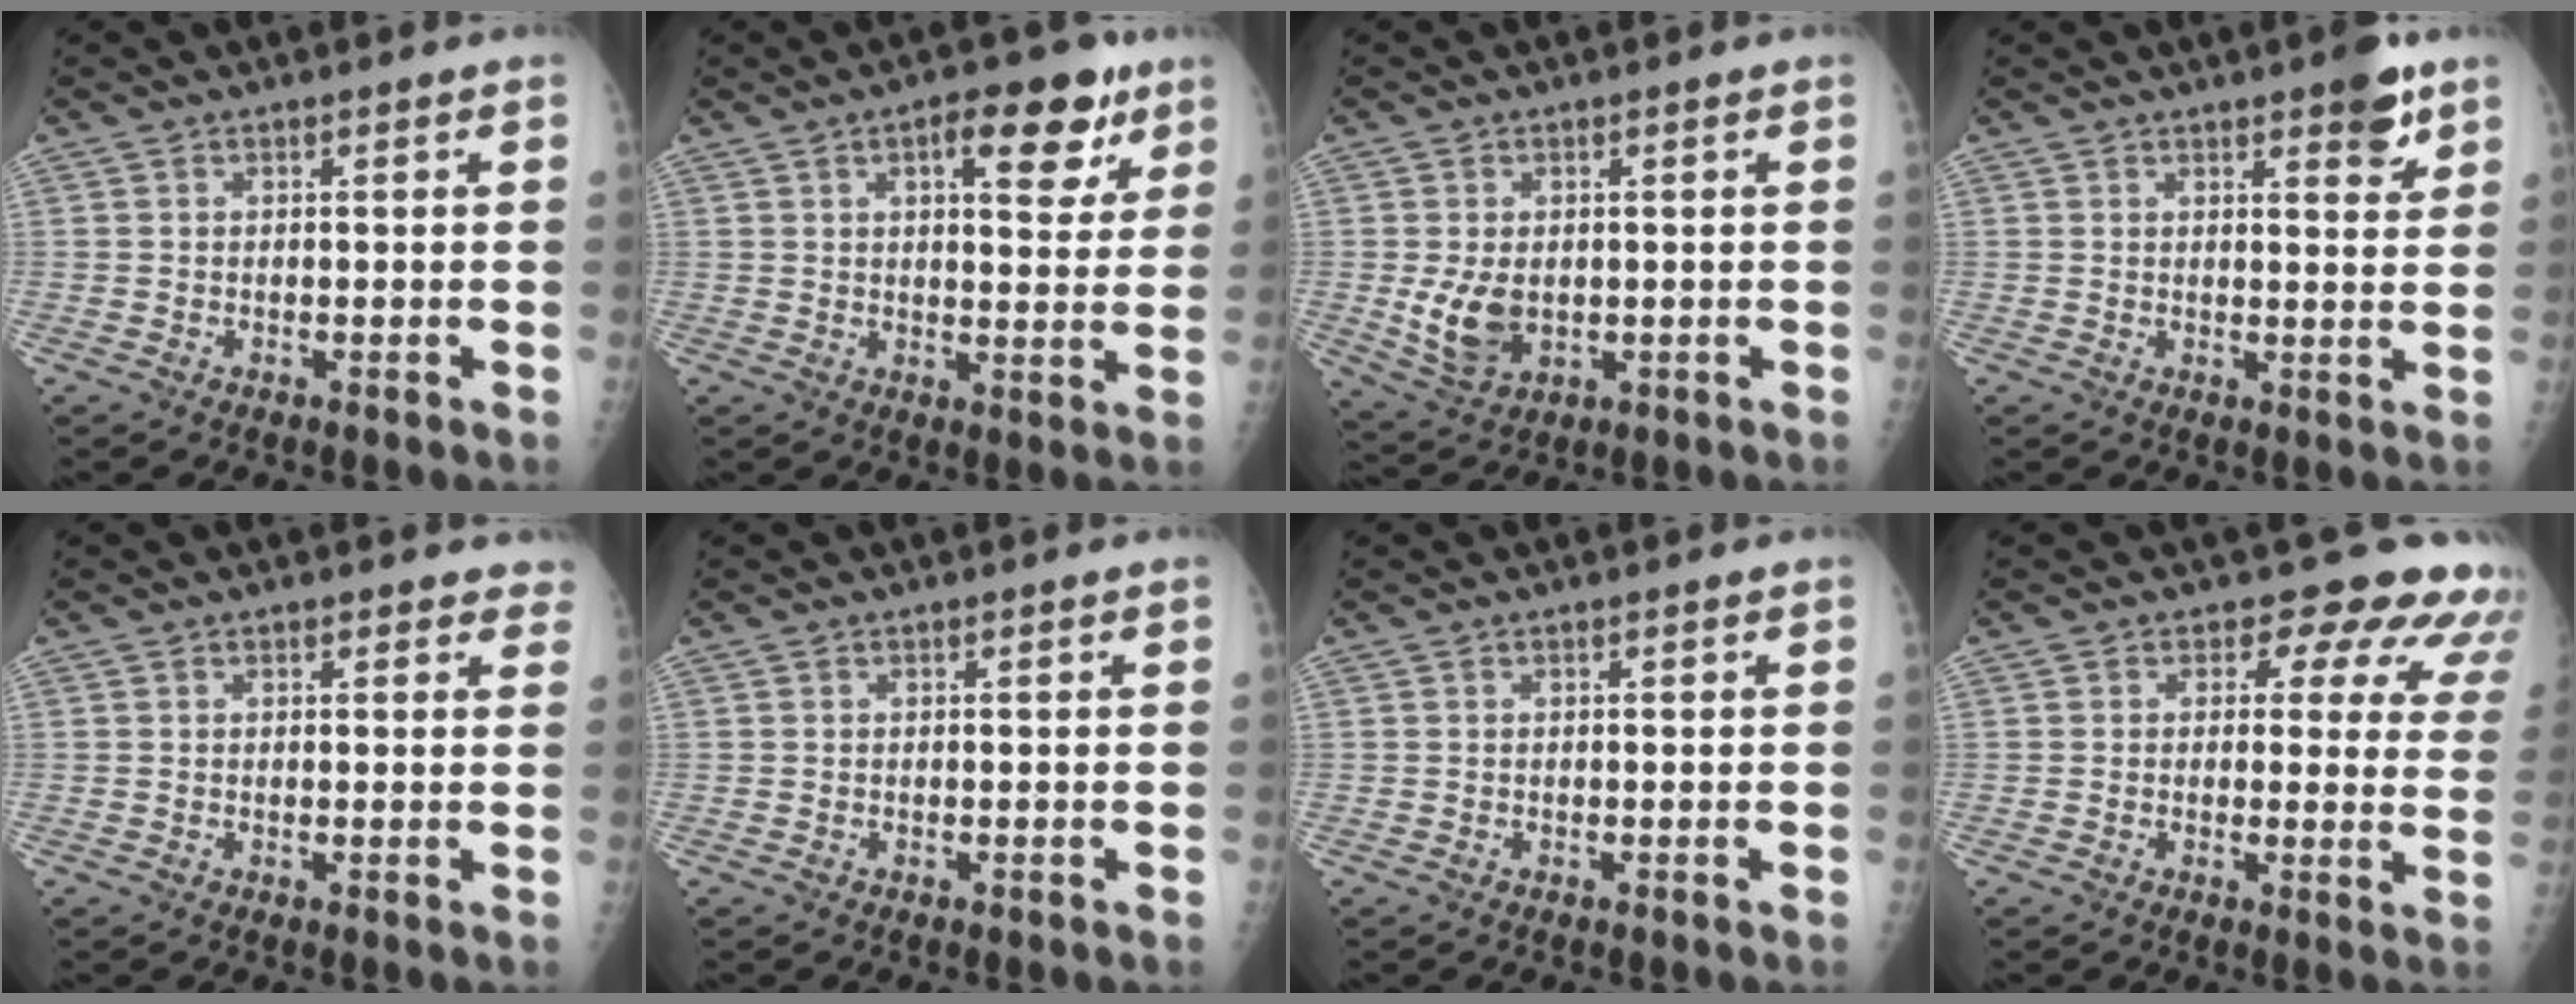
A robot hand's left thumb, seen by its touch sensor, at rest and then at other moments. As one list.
[{"total": 11.0, "force": [5.3, 4.8, 8.3], "torque": [-0.080, -0.013, 0.069]}, {"total": 6.9, "force": [-0.3, 4.7, 5.0], "torque": [-0.081, -0.013, 0.008]}, {"total": 5.5, "force": [3.4, 1.8, 3.9], "torque": [-0.036, -0.017, 0.039]}, {"total": 3.0, "force": [2.6, 1.4, 0.7], "torque": [0.026, -0.007, 0.015]}, {"total": 0.0}, {"total": 0.0}, {"total": 12.1, "force": [9.8, 6.3, 3.6], "torque": [0.021, -0.045, 0.078]}]